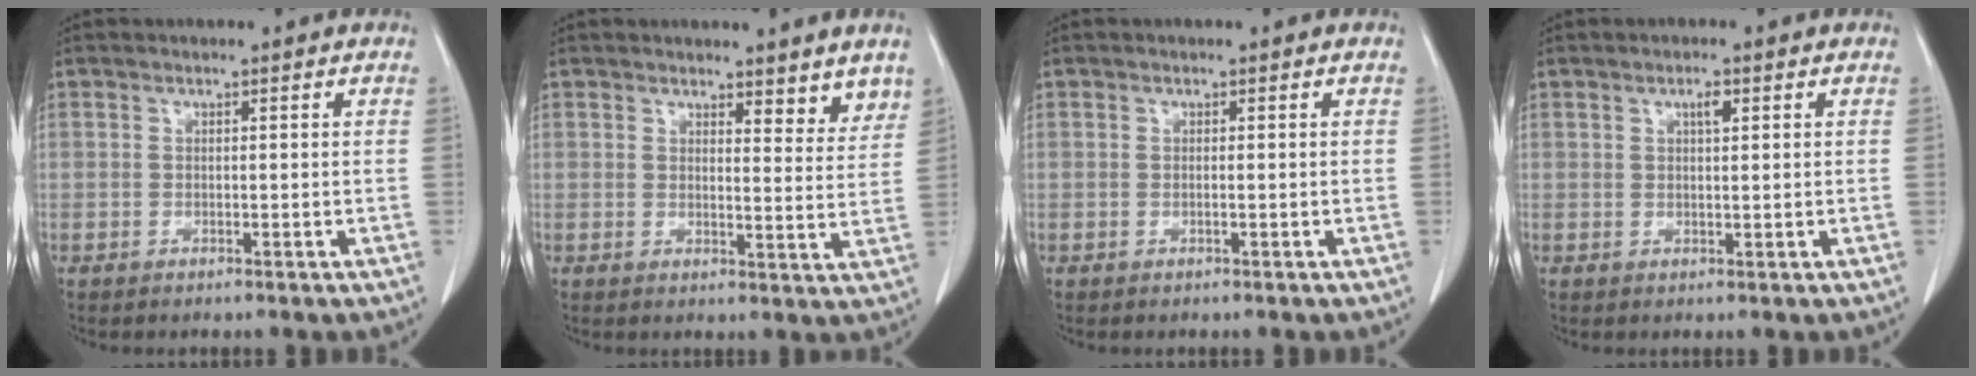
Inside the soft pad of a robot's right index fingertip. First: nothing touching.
{"total": 5.2, "force": [4.5, 1.8, 1.8], "torque": [-0.005, -0.020, 0.048]}
{"total": 0.0}
{"total": 1.6, "force": [0.7, 0.5, 1.3], "torque": [-0.023, 0.001, 0.010]}